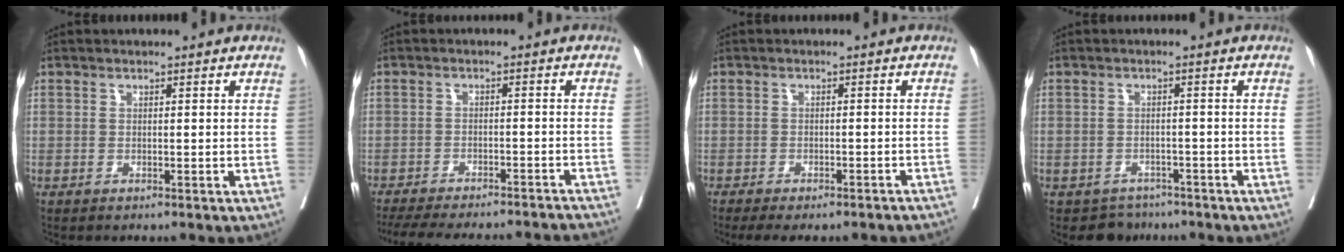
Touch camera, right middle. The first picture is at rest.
{"total": 21.6, "force": [-19.8, 3.5, 8.0], "torque": [-0.148, -0.026, -0.250]}
{"total": 12.3, "force": [-10.9, 2.5, 5.2], "torque": [-0.081, -0.006, -0.126]}
{"total": 2.8, "force": [-2.3, 1.5, -0.6], "torque": [0.009, 0.005, -0.036]}